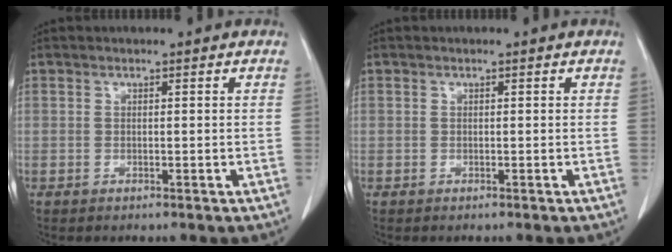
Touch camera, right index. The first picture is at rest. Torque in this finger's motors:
{"motor_torque": [-0.26, -0.03, -0.83, -0.16]}